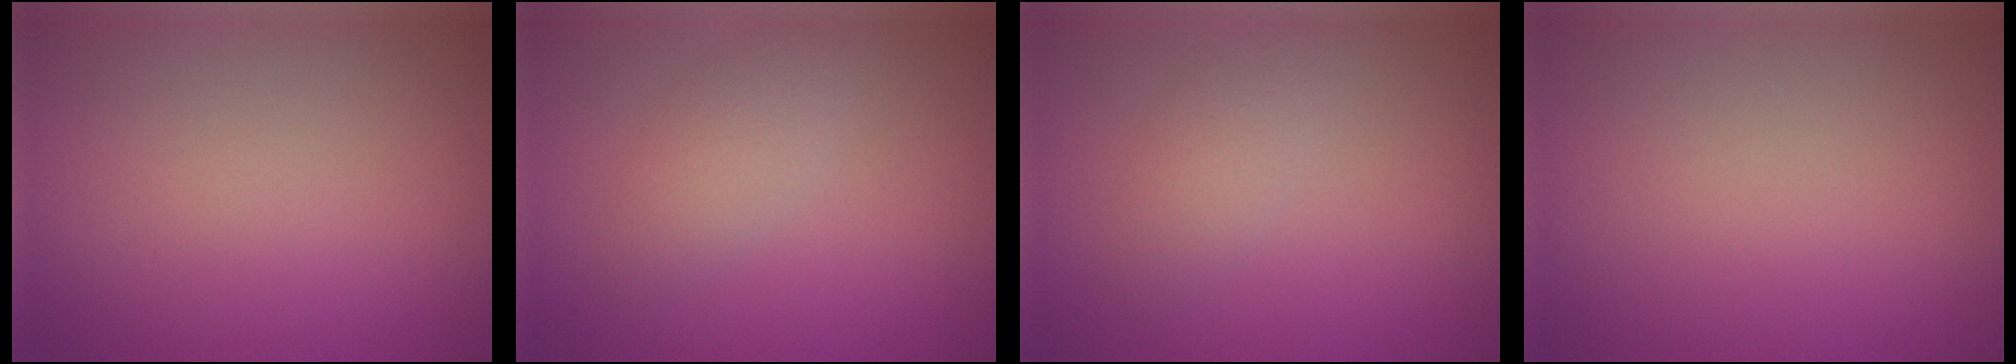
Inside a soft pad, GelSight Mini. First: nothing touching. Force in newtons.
{"total": 2.4, "press": 2.4, "slide": 0.1}
{"total": 2.1, "press": 2.1, "slide": 0.1}
{"total": 0.0}